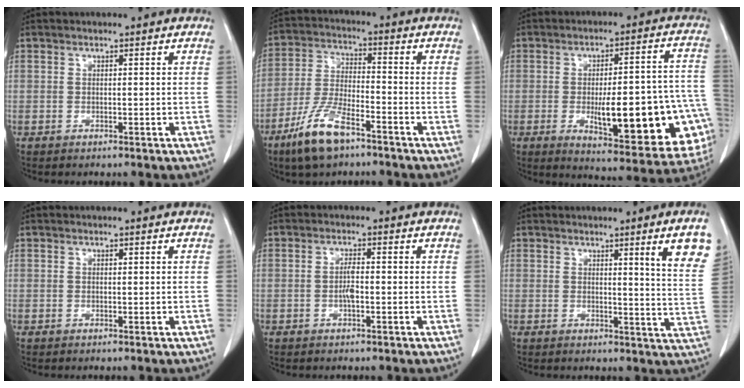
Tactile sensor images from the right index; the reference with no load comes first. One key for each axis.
{"total": 10.3, "fx": -6.8, "fy": 2.8, "fz": 7.3, "tx": -0.155, "ty": -0.014, "tz": -0.130}
{"total": 22.5, "fx": -5.8, "fy": 5.7, "fz": 21.0, "tx": -0.198, "ty": 0.019, "tz": -0.056}
{"total": 0.0}
{"total": 2.1, "fx": -0.6, "fy": 0.4, "fz": 1.9, "tx": -0.038, "ty": 0.002, "tz": -0.012}
{"total": 7.9, "fx": 4.2, "fy": -0.6, "fz": 6.7, "tx": -0.074, "ty": -0.026, "tz": 0.040}